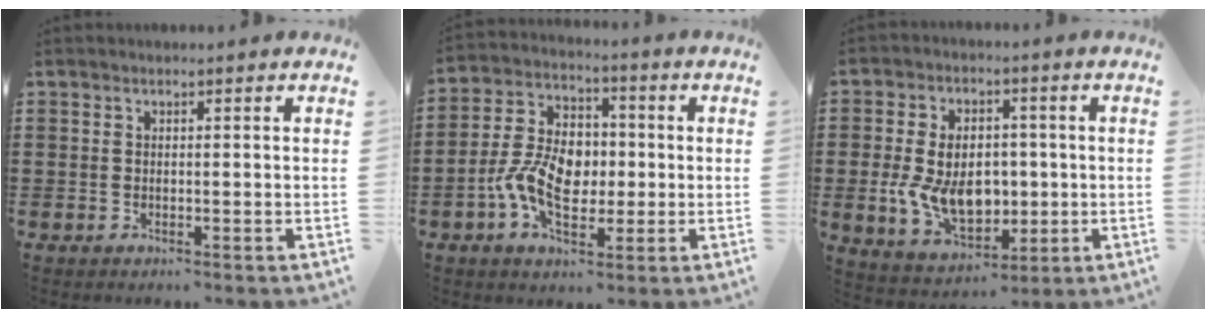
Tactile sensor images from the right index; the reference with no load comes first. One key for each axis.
{"total": 9.0, "fx": -1.5, "fy": 6.2, "fz": 6.4, "tx": -0.139, "ty": 0.008, "tz": -0.032}
{"total": 9.7, "fx": -0.5, "fy": 6.8, "fz": 6.9, "tx": -0.147, "ty": 0.004, "tz": -0.012}